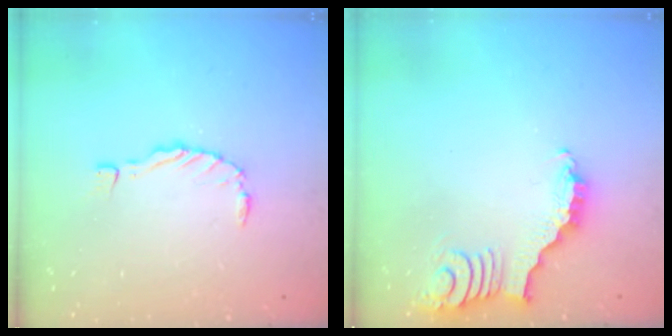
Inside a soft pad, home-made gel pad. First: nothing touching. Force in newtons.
{"total": 2.0, "press": 2.0, "slide": 0.2}